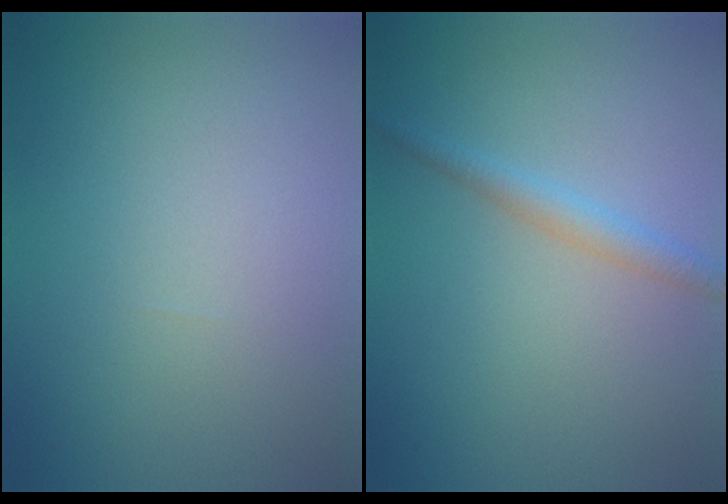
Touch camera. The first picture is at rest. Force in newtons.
{"total": 1.9, "press": 1.9, "slide": 0.1}